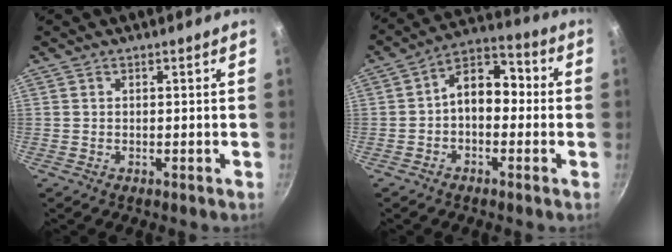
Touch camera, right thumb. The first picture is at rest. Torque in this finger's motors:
{"motor_torque": [1.06, 1.64, 0.82, -0.51, 0.12]}